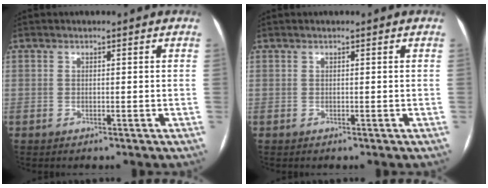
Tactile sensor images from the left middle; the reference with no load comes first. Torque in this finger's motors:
{"motor_torque": [0.07, 0.11, 0.00, 0.00]}